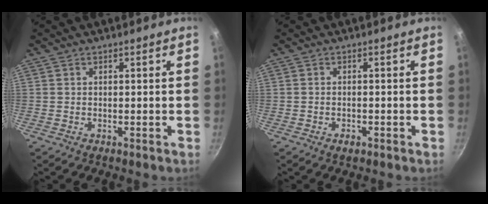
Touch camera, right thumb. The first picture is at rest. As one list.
[{"total": 1.4, "force": [-0.8, 0.7, 0.9], "torque": [-0.019, 0.002, -0.014]}]